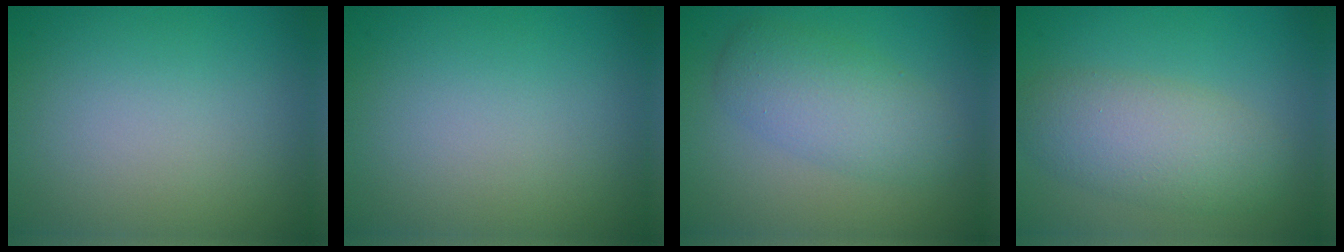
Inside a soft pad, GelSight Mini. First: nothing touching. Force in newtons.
{"total": 0.0}
{"total": 4.1, "press": 4.1, "slide": 0.1}
{"total": 5.1, "press": 5.1, "slide": 0.1}